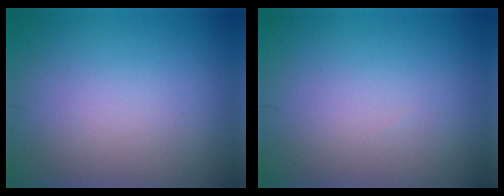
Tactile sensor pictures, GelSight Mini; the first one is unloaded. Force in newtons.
{"total": 0.0}